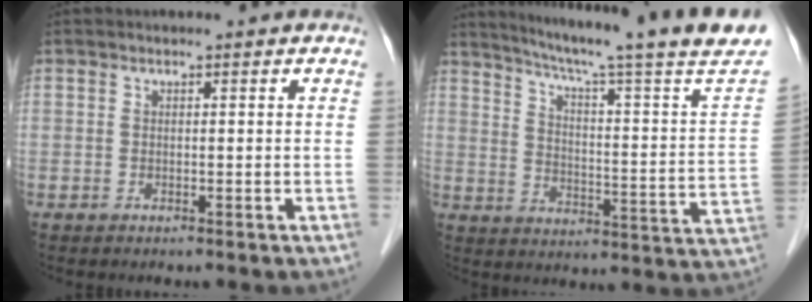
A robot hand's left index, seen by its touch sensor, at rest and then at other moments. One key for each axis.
{"total": 24.1, "fx": 20.0, "fy": -1.4, "fz": 13.4, "tx": -0.203, "ty": -0.056, "tz": 0.257}